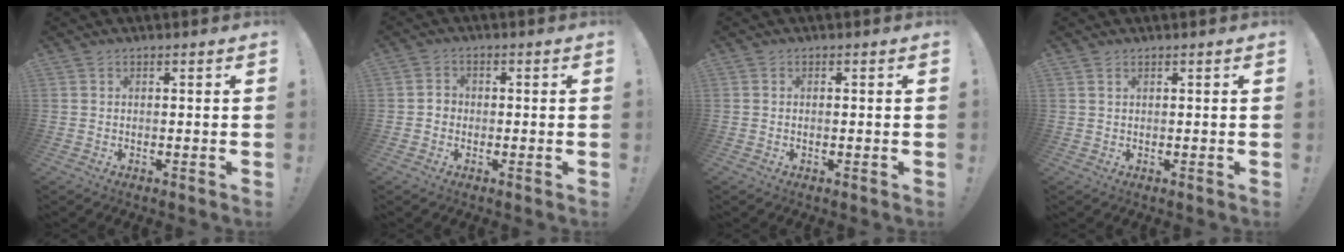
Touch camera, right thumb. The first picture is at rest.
{"total": 2.8, "force": [-1.1, 2.3, 1.2], "torque": [-0.018, 0.010, -0.020]}
{"total": 0.5, "force": [-0.3, 0.2, 0.4], "torque": [-0.002, -0.003, -0.006]}
{"total": 0.9, "force": [0.6, 0.4, 0.6], "torque": [-0.012, 0.001, 0.011]}